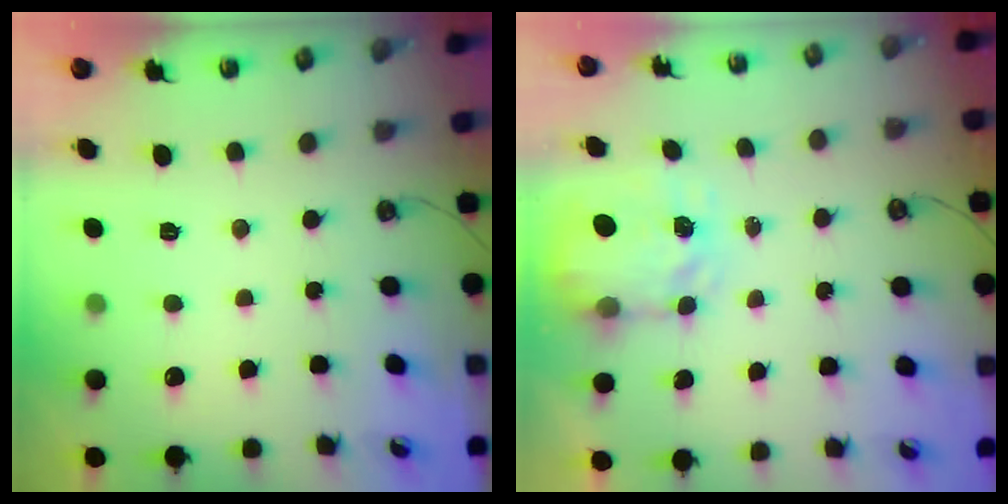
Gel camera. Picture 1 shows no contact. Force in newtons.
{"total": 3.8, "press": 3.7, "slide": 0.5}